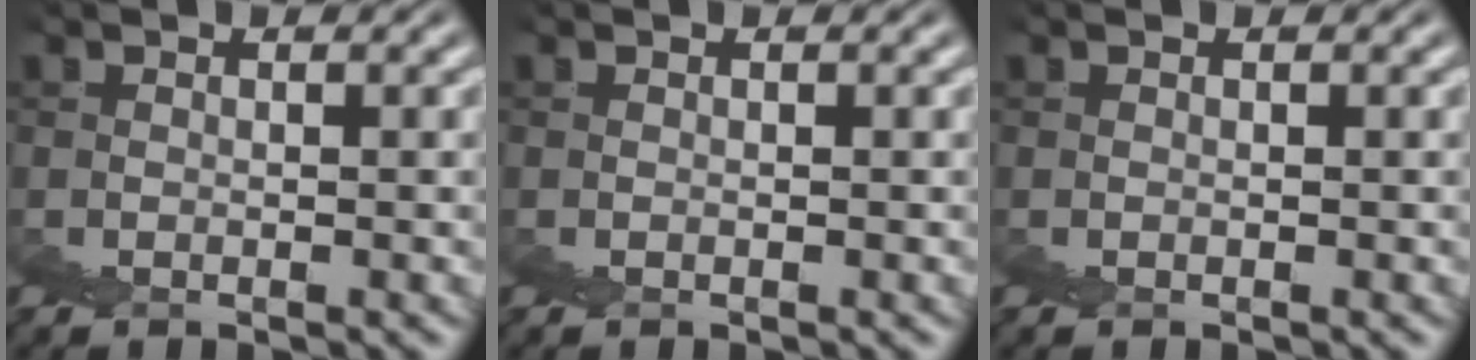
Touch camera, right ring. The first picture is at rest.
{"total": 0.0}
{"total": 0.0}